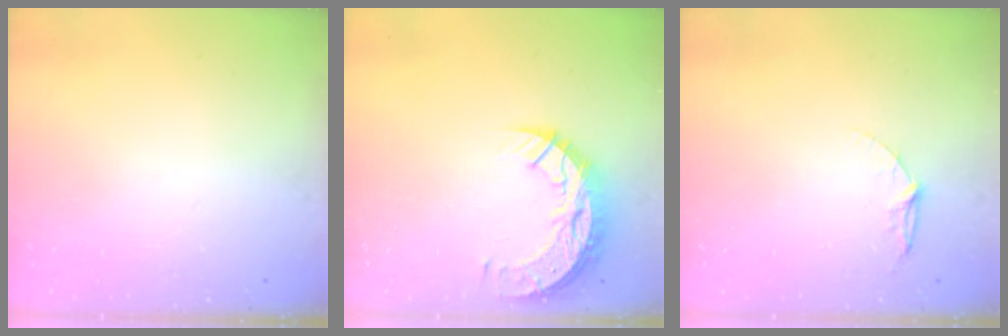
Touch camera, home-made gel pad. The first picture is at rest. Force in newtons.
{"total": 10.3, "press": 10.2, "slide": 0.7}
{"total": 5.4, "press": 5.4, "slide": 0.5}